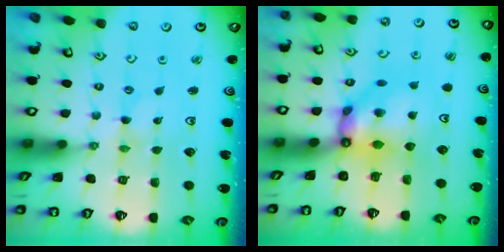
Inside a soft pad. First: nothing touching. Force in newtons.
{"total": 9.7, "press": 9.6, "slide": 0.9}